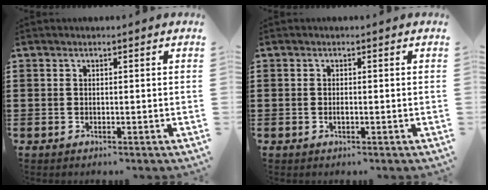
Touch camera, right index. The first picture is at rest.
{"total": 0.7, "force": [-0.2, 0.1, 0.6], "torque": [-0.013, -0.006, -0.002]}